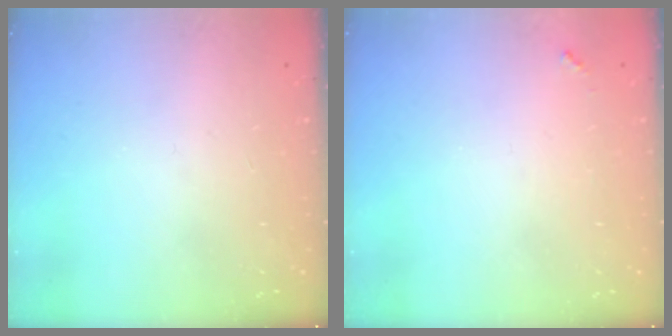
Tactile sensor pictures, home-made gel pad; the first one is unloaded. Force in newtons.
{"total": 3.5, "press": 3.5, "slide": 0.3}